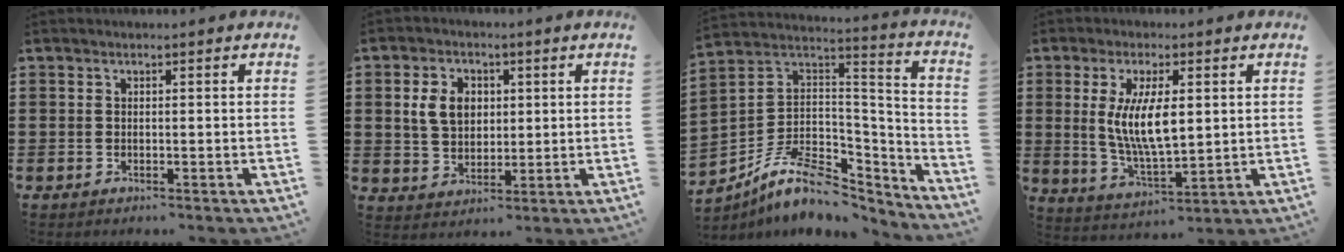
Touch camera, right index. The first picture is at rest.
{"total": 6.0, "force": [1.3, 4.5, 3.6], "torque": [-0.086, 0.010, 0.016]}
{"total": 11.2, "force": [-7.2, 5.7, 6.3], "torque": [-0.135, 0.014, -0.133]}
{"total": 9.0, "force": [1.2, 3.2, 8.3], "torque": [-0.174, 0.002, 0.018]}